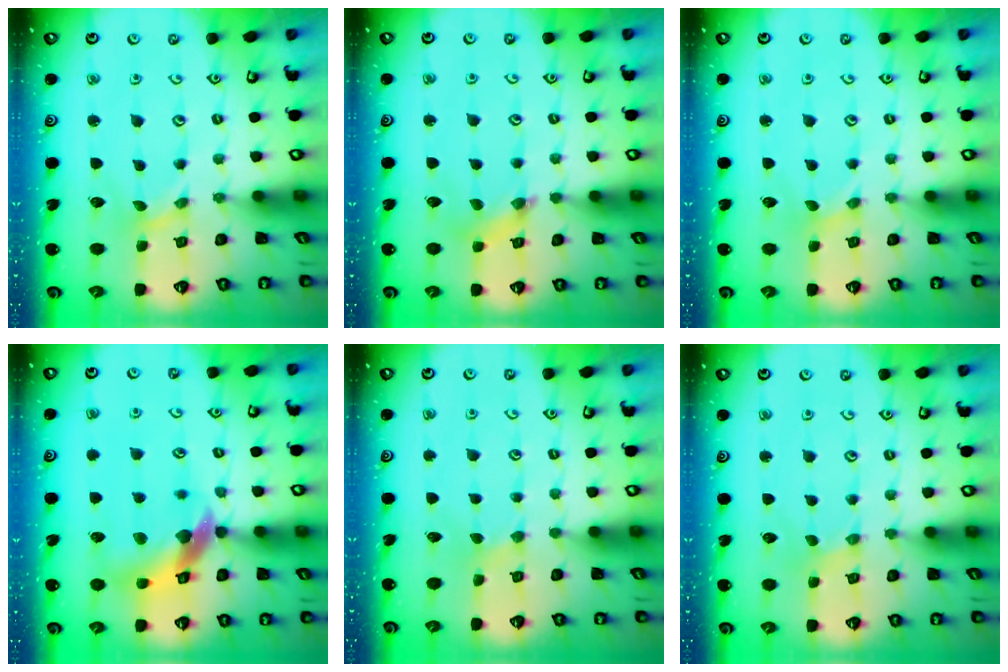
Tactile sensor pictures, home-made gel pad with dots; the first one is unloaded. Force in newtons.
{"total": 3.1, "press": 3.1, "slide": 0.4}
{"total": 0.0}
{"total": 12.2, "press": 12.1, "slide": 1.9}
{"total": 2.2, "press": 2.2, "slide": 0.3}
{"total": 0.5, "press": 0.5, "slide": 0.1}